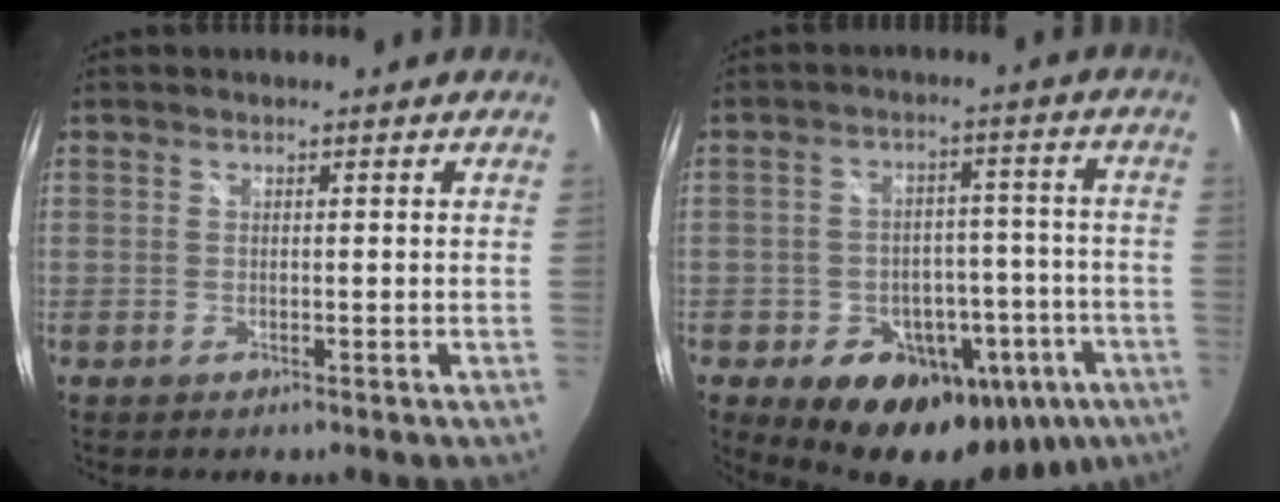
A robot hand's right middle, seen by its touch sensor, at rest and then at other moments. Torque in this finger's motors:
{"motor_torque": [0.10, -0.16, 0.24, 0.05]}